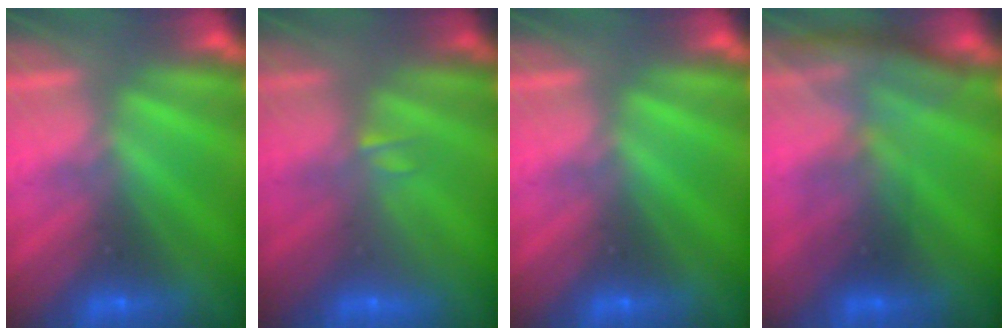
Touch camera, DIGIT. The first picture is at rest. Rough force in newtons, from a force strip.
{"total": 2.2}
{"total": 0.0}
{"total": 2.8}